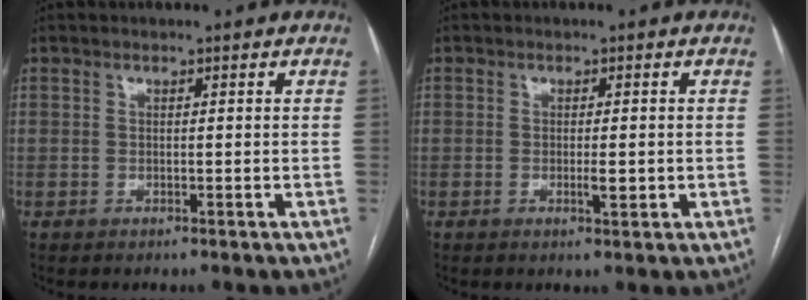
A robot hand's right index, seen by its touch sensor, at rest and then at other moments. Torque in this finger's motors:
{"motor_torque": [0.31, 0.44, 0.02, 0.02]}